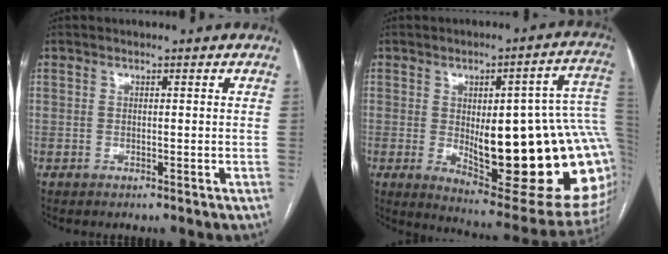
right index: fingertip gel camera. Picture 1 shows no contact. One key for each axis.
{"total": 27.4, "fx": -0.5, "fy": 6.8, "fz": 26.6, "tx": -0.269, "ty": 0.011, "tz": 0.011}